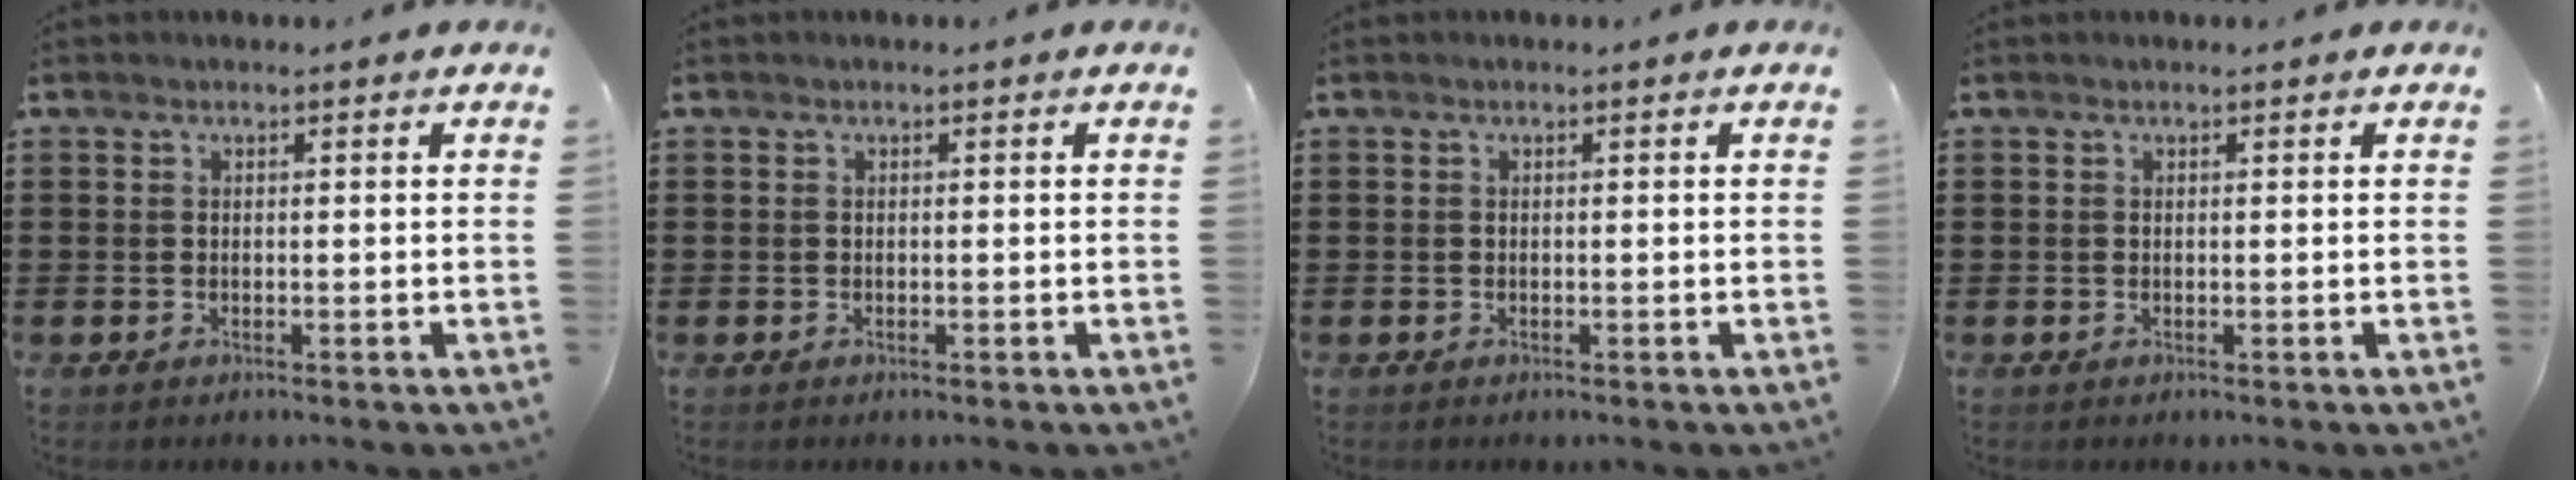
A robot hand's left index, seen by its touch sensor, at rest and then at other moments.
{"total": 0.0}
{"total": 0.0}
{"total": 0.0}